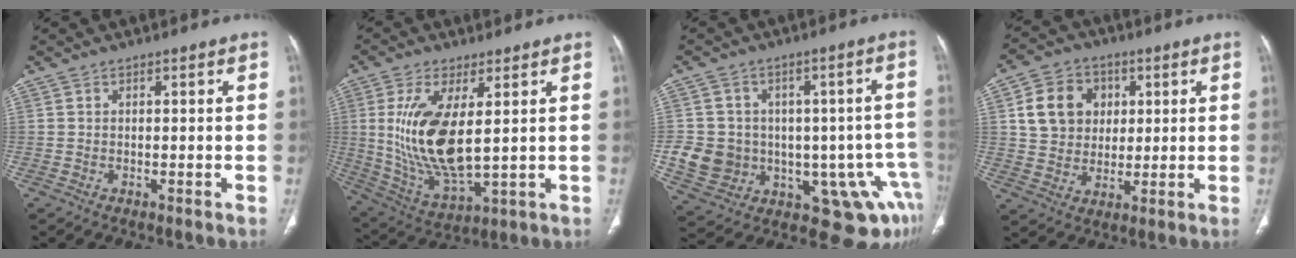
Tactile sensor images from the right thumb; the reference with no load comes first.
{"total": 15.8, "force": [2.4, 6.3, 14.2], "torque": [-0.291, -0.027, 0.062]}
{"total": 19.4, "force": [-4.1, 14.7, 12.0], "torque": [-0.175, 0.046, -0.026]}
{"total": 11.7, "force": [3.1, 9.8, 5.7], "torque": [-0.069, -0.001, 0.057]}